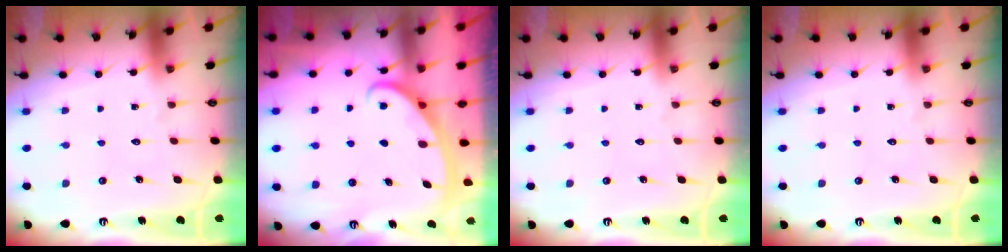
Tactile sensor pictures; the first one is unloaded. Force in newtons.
{"total": 2.8, "press": 2.8, "slide": 0.4}
{"total": 0.0}
{"total": 0.0}